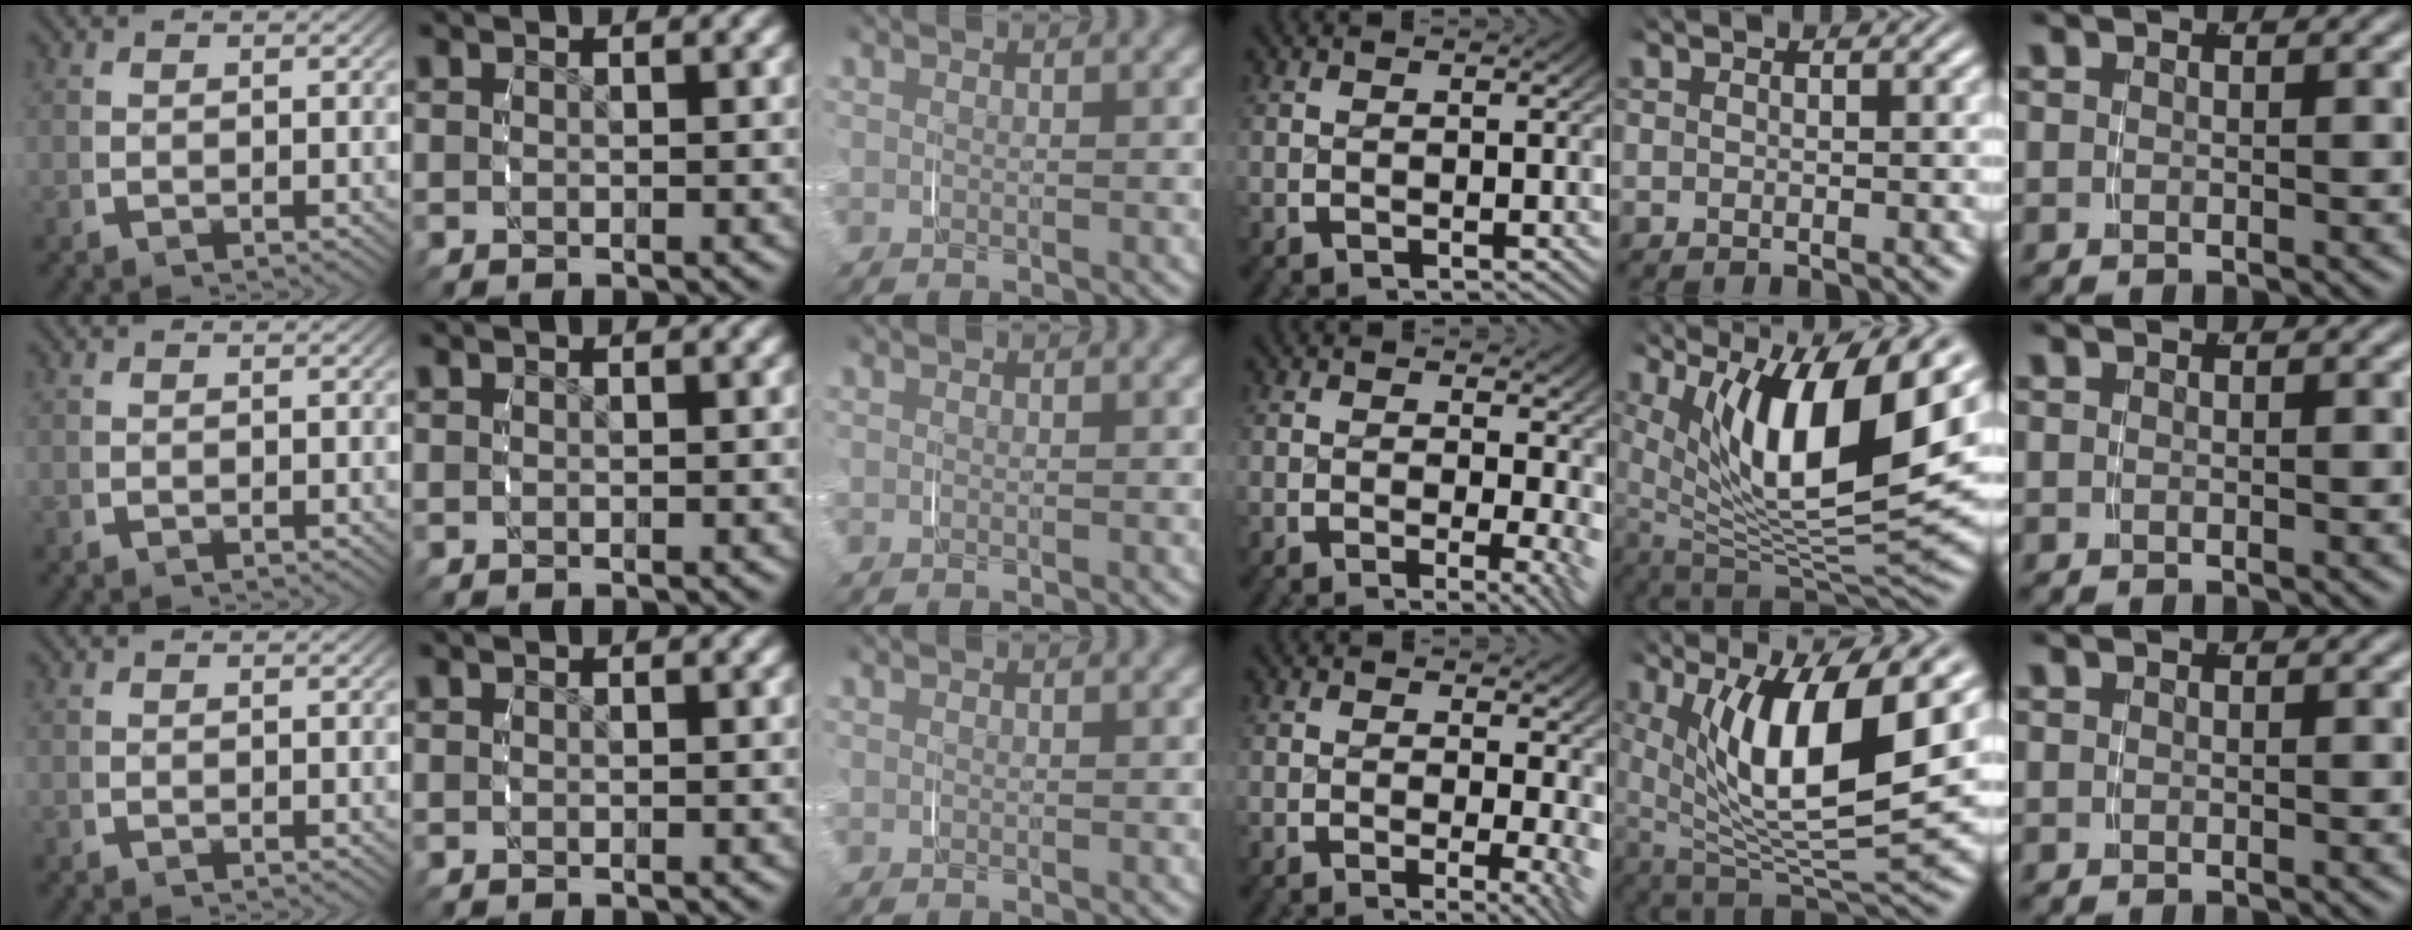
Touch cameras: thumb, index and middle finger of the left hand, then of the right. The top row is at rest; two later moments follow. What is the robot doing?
{"motion": "grasp_and_lifting", "object": "jewelry box"}